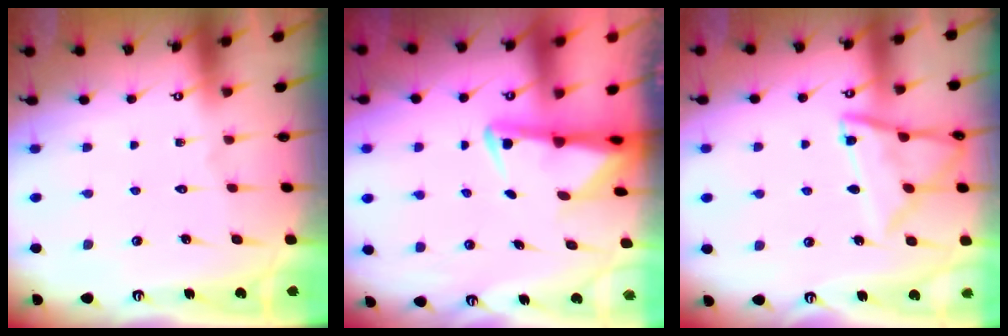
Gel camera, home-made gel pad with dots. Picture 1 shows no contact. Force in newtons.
{"total": 3.1, "press": 3.1, "slide": 0.6}
{"total": 12.4, "press": 12.4, "slide": 1.1}